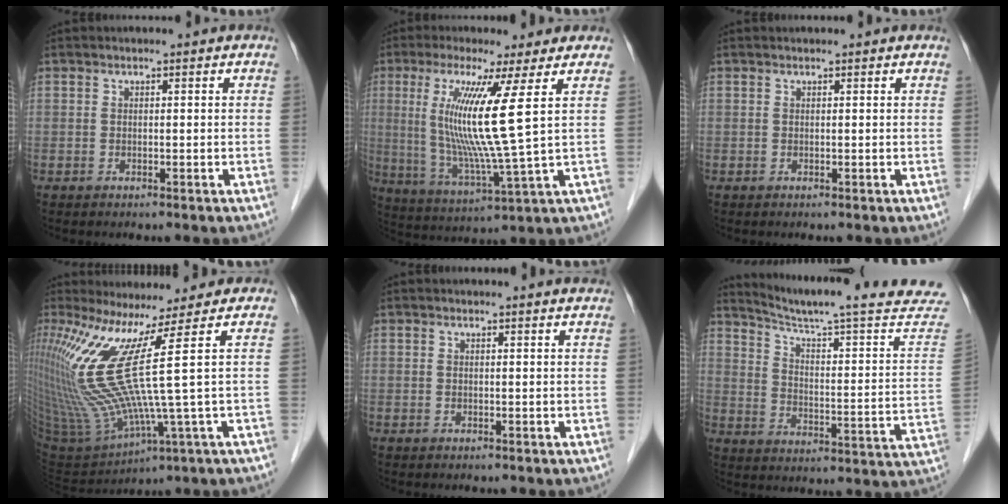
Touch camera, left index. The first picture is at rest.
{"total": 12.1, "force": [3.0, -1.8, 11.6], "torque": [-0.232, -0.027, 0.057]}
{"total": 1.2, "force": [1.1, 0.1, 0.2], "torque": [-0.010, 0.010, 0.013]}
{"total": 13.3, "force": [5.7, -3.3, 11.6], "torque": [-0.243, -0.018, 0.118]}
{"total": 3.0, "force": [2.8, -0.3, 0.8], "torque": [-0.016, 0.002, 0.024]}
{"total": 24.9, "force": [22.5, -0.2, 10.5], "torque": [-0.155, -0.084, 0.289]}